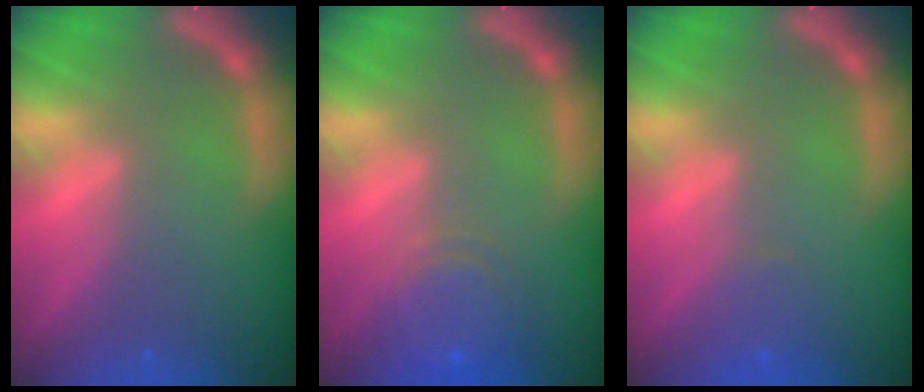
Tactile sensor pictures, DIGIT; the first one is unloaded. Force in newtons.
{"total": 5.1}
{"total": 1.4}